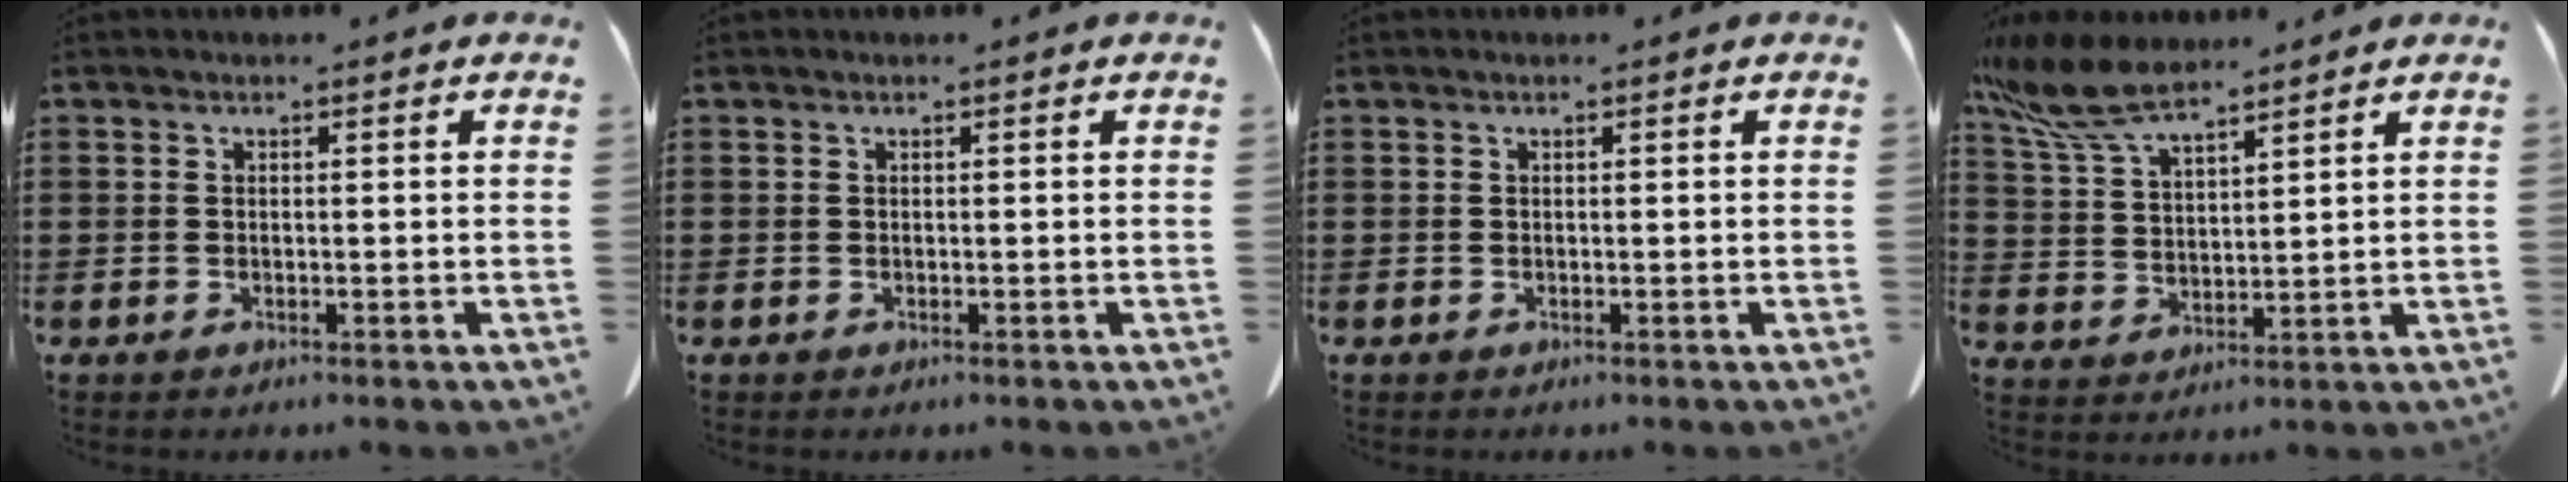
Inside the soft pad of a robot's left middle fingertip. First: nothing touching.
{"total": 0.0}
{"total": 0.0}
{"total": 9.6, "force": [7.2, 2.9, 5.5], "torque": [-0.141, -0.019, 0.134]}